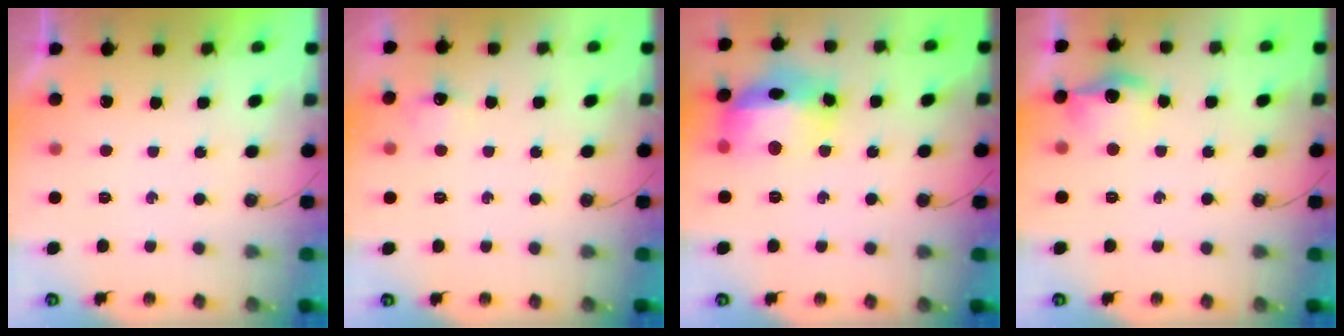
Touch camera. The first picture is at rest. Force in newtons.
{"total": 5.3, "press": 5.3, "slide": 0.7}
{"total": 16.7, "press": 16.5, "slide": 2.0}
{"total": 11.4, "press": 11.4, "slide": 0.9}